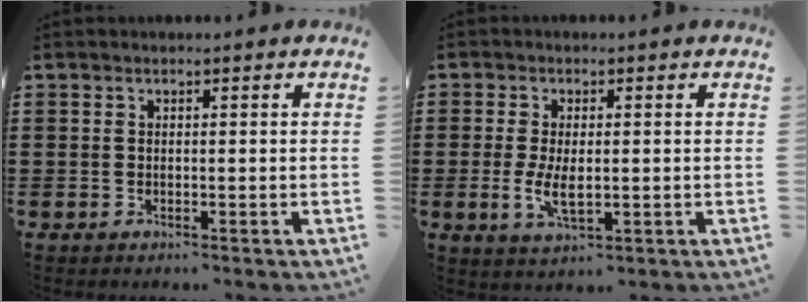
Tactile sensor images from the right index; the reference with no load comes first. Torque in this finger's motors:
{"motor_torque": [0.77, 0.00, 0.16, 0.05]}